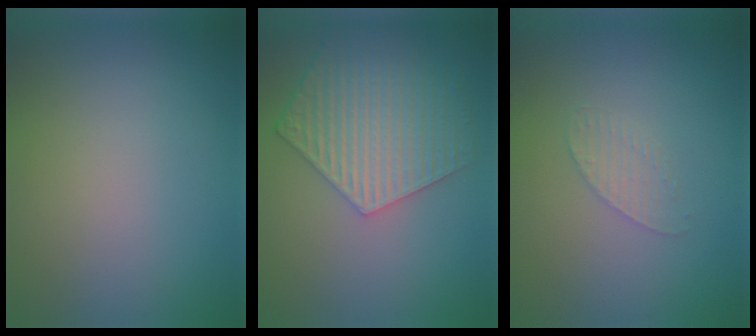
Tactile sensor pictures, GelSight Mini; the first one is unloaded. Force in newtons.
{"total": 5.9, "press": 4.6, "slide": 3.6}
{"total": 1.4, "press": 1.4, "slide": 0.1}